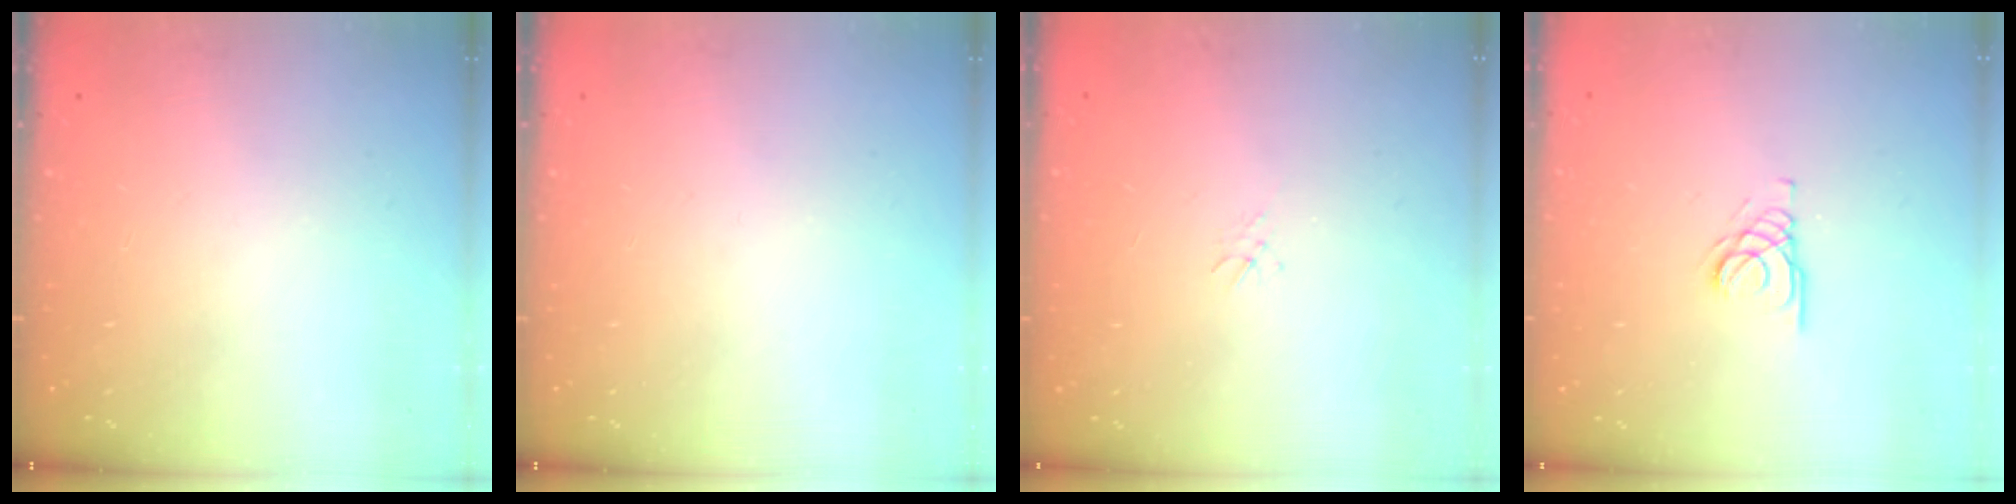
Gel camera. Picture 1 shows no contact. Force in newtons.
{"total": 0.0}
{"total": 1.2, "press": 1.1, "slide": 0.3}
{"total": 1.6, "press": 1.6, "slide": 0.2}